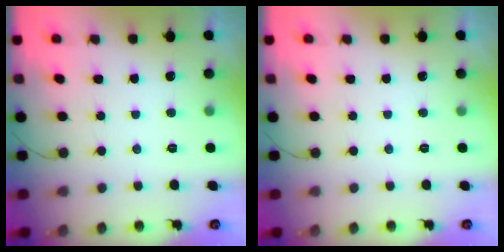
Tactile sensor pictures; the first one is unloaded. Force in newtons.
{"total": 0.0}